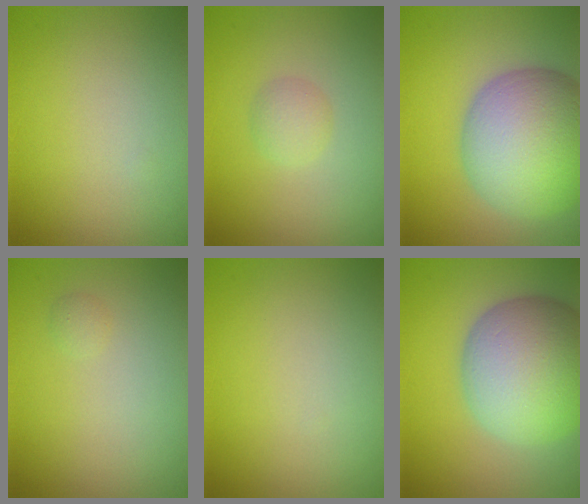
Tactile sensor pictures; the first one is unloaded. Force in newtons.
{"total": 1.5, "press": 1.5, "slide": 0.1}
{"total": 12.3, "press": 12.3, "slide": 0.9}
{"total": 0.6, "press": 0.6, "slide": 0.0}
{"total": 0.0}
{"total": 12.0, "press": 11.9, "slide": 0.7}